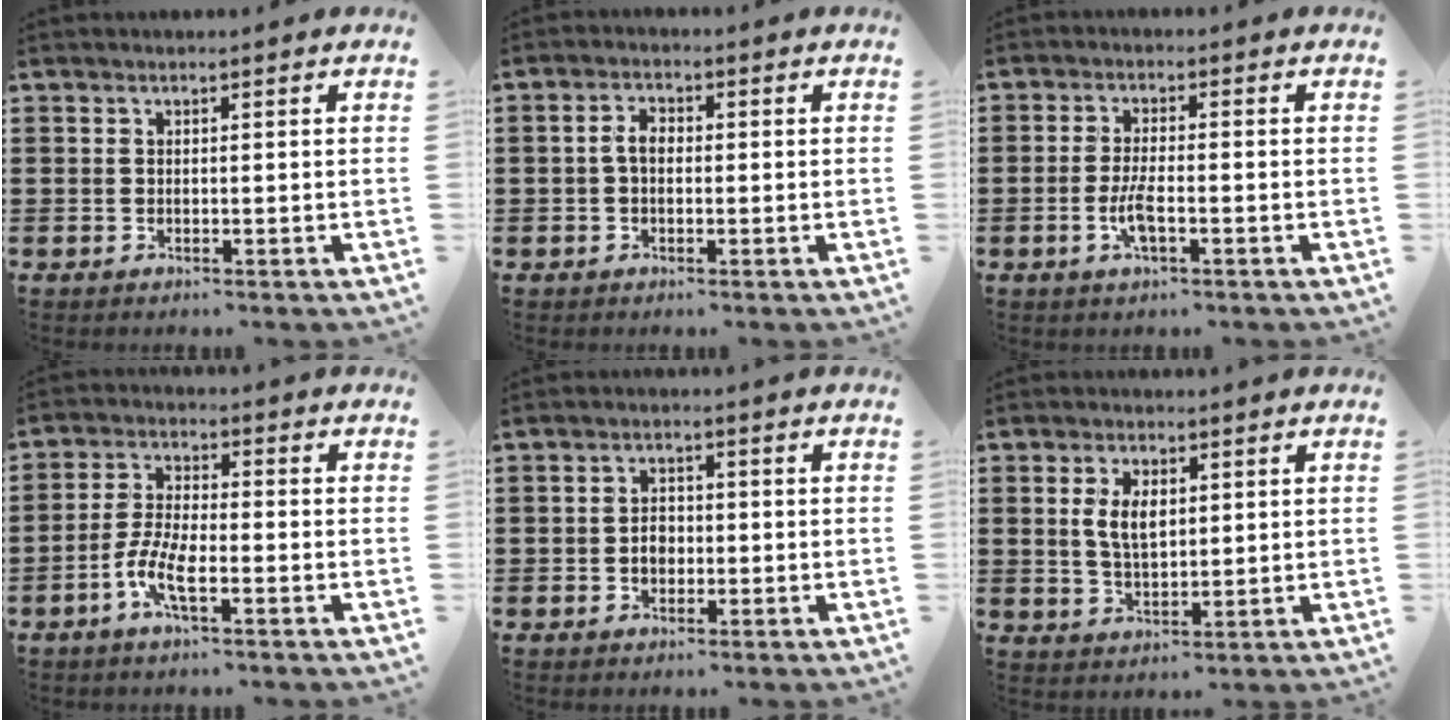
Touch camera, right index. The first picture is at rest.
{"total": 2.9, "force": [-0.2, 1.7, 2.3], "torque": [-0.053, 0.002, -0.007]}
{"total": 4.0, "force": [-1.5, 0.9, 3.6], "torque": [-0.082, -0.004, -0.033]}
{"total": 6.3, "force": [-2.9, 1.8, 5.3], "torque": [-0.127, -0.010, -0.061]}
{"total": 2.4, "force": [-0.4, 1.8, 1.6], "torque": [-0.024, 0.002, -0.012]}
{"total": 5.0, "force": [1.0, 2.7, 4.1], "torque": [-0.085, 0.004, 0.013]}